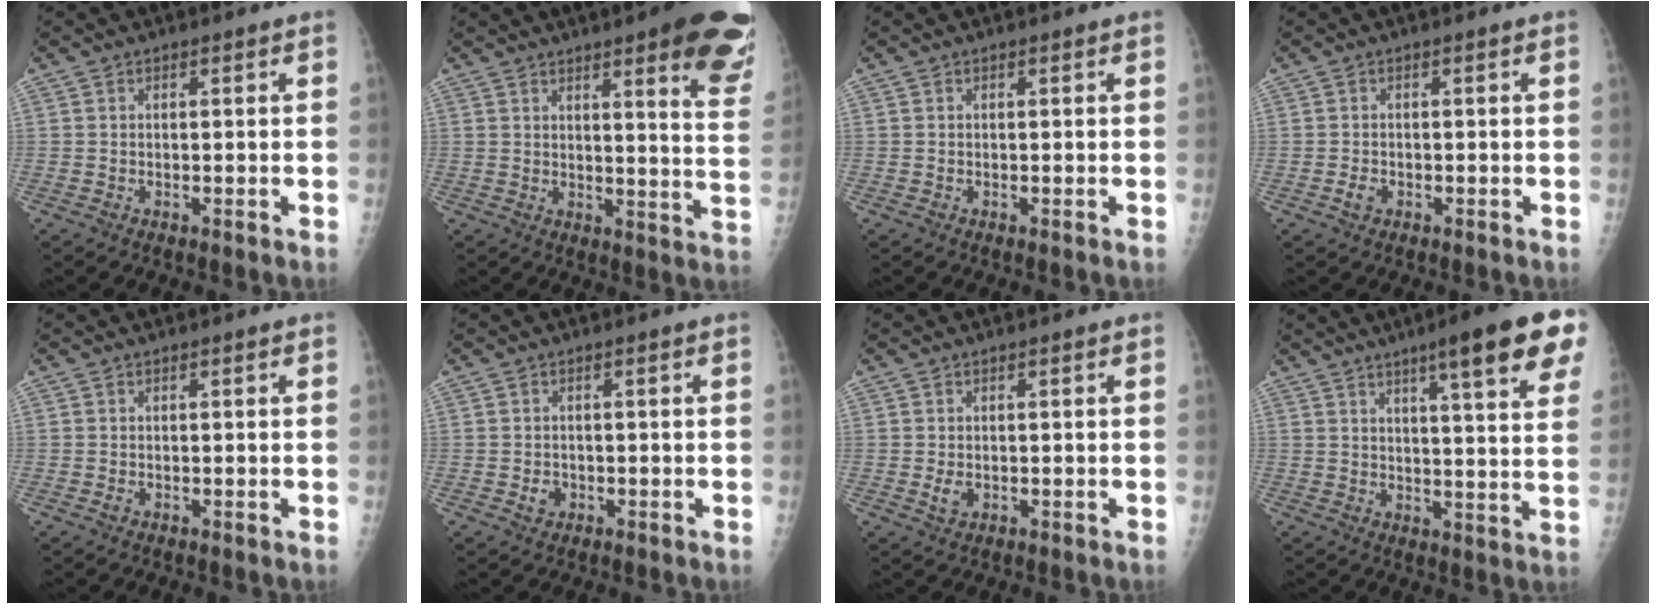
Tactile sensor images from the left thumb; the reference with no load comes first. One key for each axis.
{"total": 19.2, "fx": 10.8, "fy": 3.8, "fz": 15.5, "tx": -0.166, "ty": -0.046, "tz": 0.119}
{"total": 0.0}
{"total": 1.5, "fx": -0.6, "fy": 1.0, "fz": 0.8, "tx": -0.017, "ty": 0.003, "tz": -0.011}
{"total": 0.6, "fx": 0.0, "fy": 0.3, "fz": 0.4, "tx": -0.006, "ty": 0.004, "tz": 0.002}
{"total": 1.8, "fx": -0.5, "fy": 1.5, "fz": 0.7, "tx": -0.006, "ty": 0.004, "tz": -0.005}
{"total": 1.9, "fx": -0.1, "fy": 1.3, "fz": 1.4, "tx": -0.022, "ty": -0.003, "tz": 0.000}
{"total": 17.3, "fx": 9.7, "fy": 2.3, "fz": 14.1, "tx": -0.172, "ty": -0.032, "tz": 0.124}